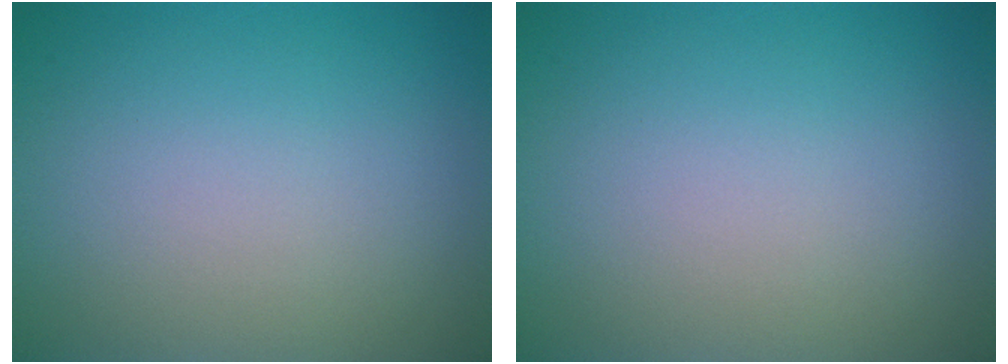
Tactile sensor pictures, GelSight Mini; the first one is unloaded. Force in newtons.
{"total": 0.0}